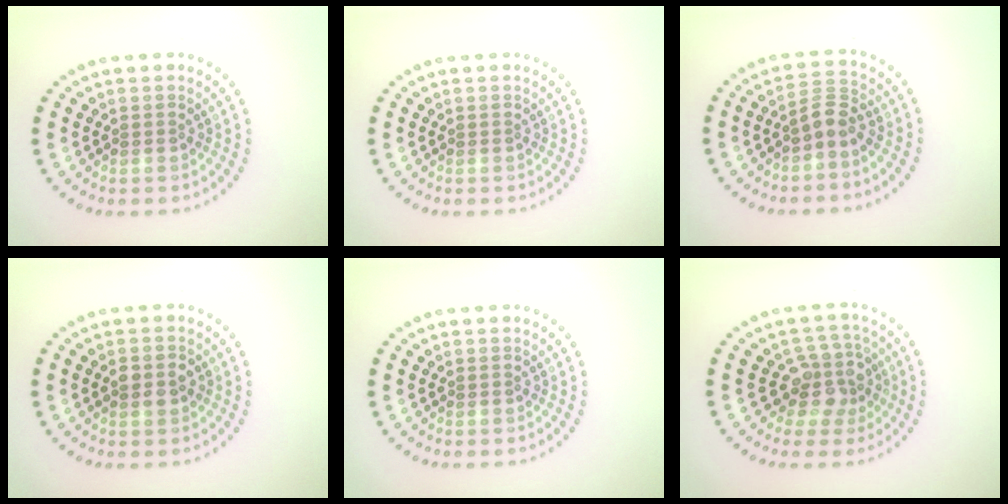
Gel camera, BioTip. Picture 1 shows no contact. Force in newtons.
{"total": 0.0}
{"total": 2.0, "press": 1.6, "slide": 1.2}
{"total": 2.3, "press": 2.3, "slide": 0.1}
{"total": 0.0}
{"total": 3.7, "press": 3.0, "slide": 2.1}